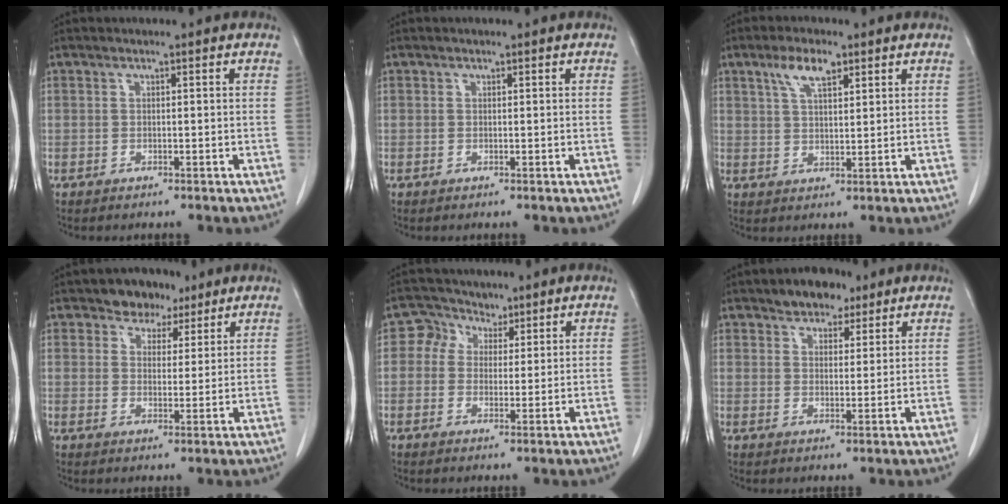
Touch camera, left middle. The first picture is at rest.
{"total": 0.0}
{"total": 5.4, "force": [3.2, 1.9, 3.9], "torque": [-0.081, 0.008, 0.062]}
{"total": 5.4, "force": [3.9, 3.6, 1.3], "torque": [-0.014, 0.008, 0.062]}
{"total": 4.2, "force": [2.2, 3.5, 0.4], "torque": [-0.009, 0.017, 0.037]}
{"total": 5.6, "force": [4.1, 3.0, 2.3], "torque": [-0.032, 0.010, 0.069]}